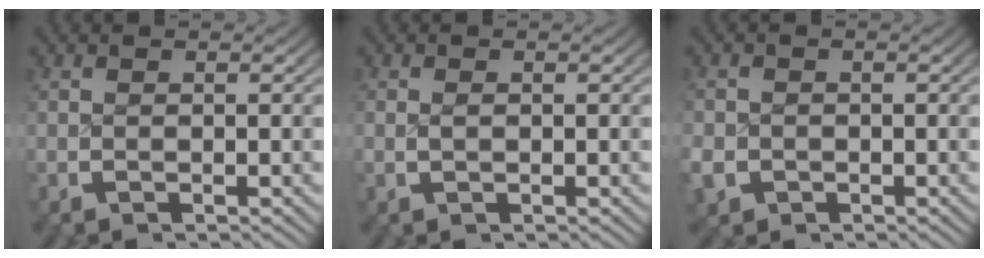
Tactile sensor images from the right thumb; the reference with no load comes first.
{"total": 0.6, "force": [0.0, 0.4, 0.4], "torque": [-0.014, -0.009, 0.004]}
{"total": 2.8, "force": [-1.2, 2.4, 0.7], "torque": [-0.023, -0.013, -0.017]}